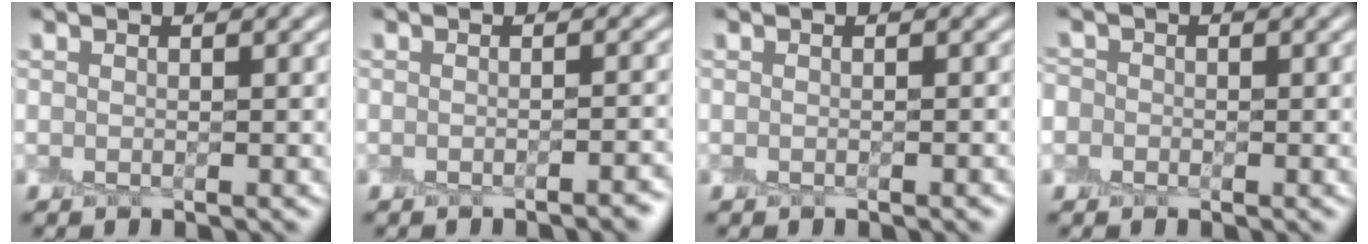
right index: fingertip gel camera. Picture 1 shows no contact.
{"total": 2.1, "force": [-1.9, 0.1, 0.9], "torque": [-0.010, -0.001, -0.022]}
{"total": 0.6, "force": [-0.6, 0.0, 0.2], "torque": [-0.001, -0.004, -0.009]}
{"total": 1.3, "force": [-0.5, 1.2, -0.2], "torque": [0.018, 0.003, -0.015]}